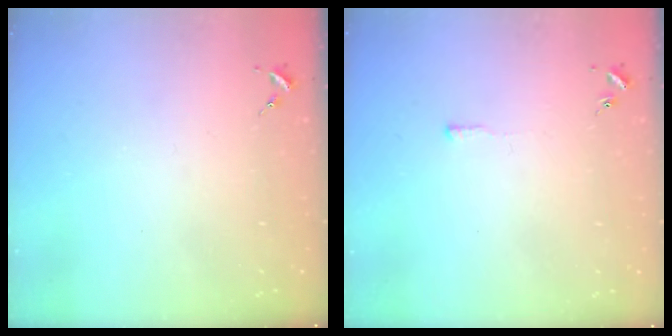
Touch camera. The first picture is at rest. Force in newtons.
{"total": 2.9, "press": 2.9, "slide": 0.5}